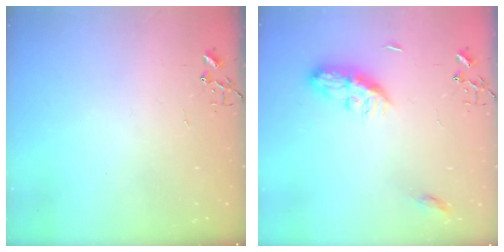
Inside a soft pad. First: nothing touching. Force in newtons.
{"total": 8.9, "press": 8.9, "slide": 0.2}